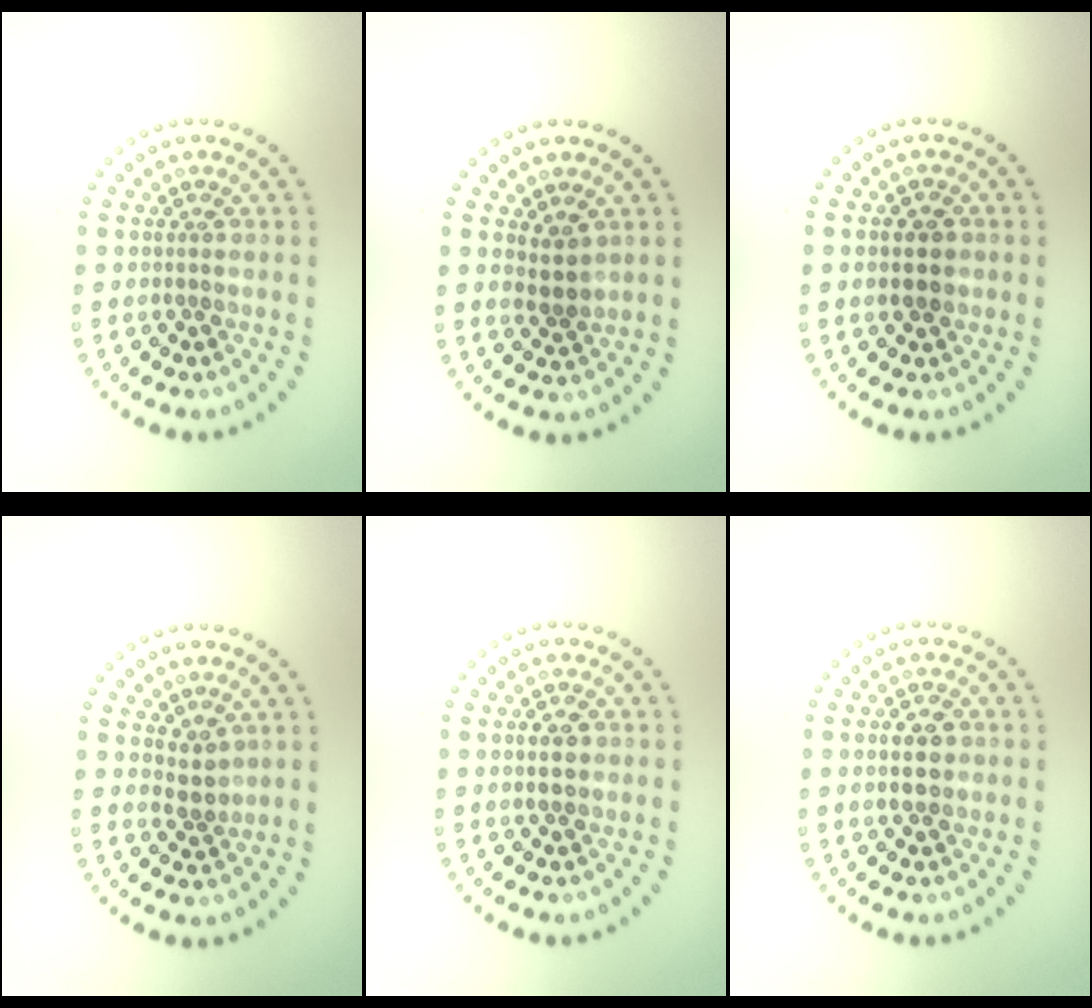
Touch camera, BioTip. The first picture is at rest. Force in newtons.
{"total": 1.8, "press": 1.5, "slide": 1.0}
{"total": 2.7, "press": 2.7, "slide": 0.1}
{"total": 1.6, "press": 1.3, "slide": 1.0}
{"total": 1.5, "press": 1.5, "slide": 0.0}
{"total": 2.5, "press": 2.5, "slide": 0.2}